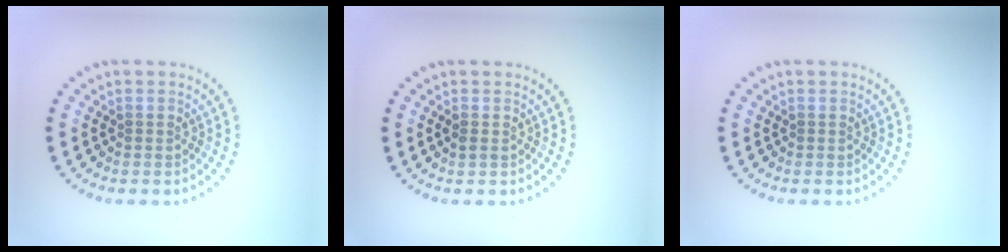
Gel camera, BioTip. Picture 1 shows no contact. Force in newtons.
{"total": 0.8, "press": 0.8, "slide": 0.2}
{"total": 0.0}